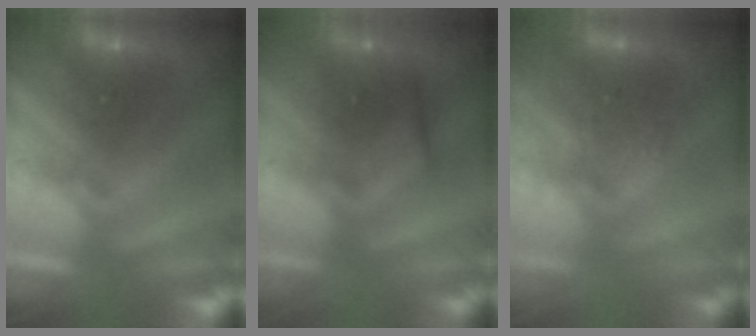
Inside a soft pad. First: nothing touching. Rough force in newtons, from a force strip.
{"total": 2.4}
{"total": 2.7}